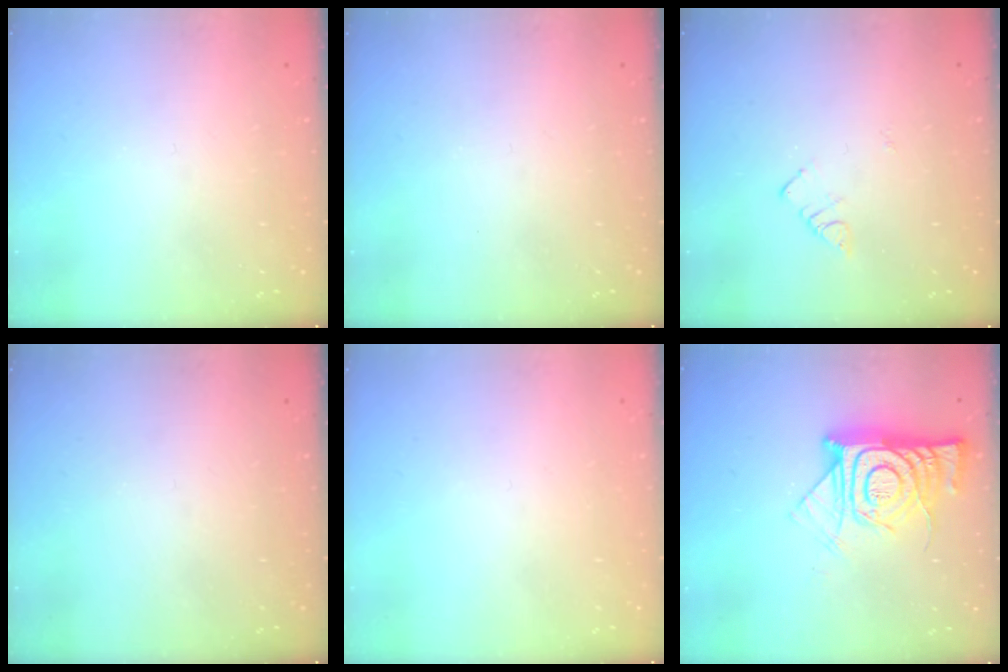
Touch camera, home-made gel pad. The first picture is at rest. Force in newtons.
{"total": 0.0}
{"total": 3.6, "press": 3.6, "slide": 0.4}
{"total": 0.0}
{"total": 1.5, "press": 1.5, "slide": 0.1}
{"total": 15.9, "press": 15.8, "slide": 1.6}